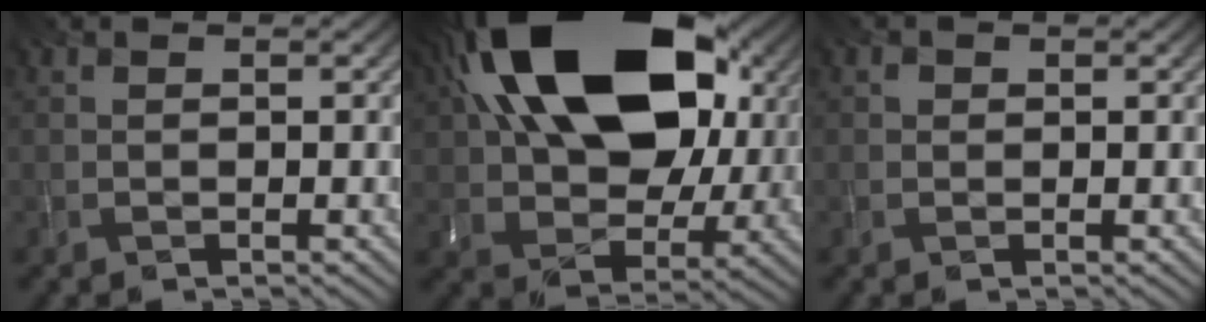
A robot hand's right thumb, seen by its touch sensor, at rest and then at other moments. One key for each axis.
{"total": 23.0, "fx": 9.0, "fy": 14.1, "fz": 15.7, "tx": -0.315, "ty": 0.032, "tz": 0.156}
{"total": 0.7, "fx": 0.2, "fy": 0.6, "fz": 0.1, "tx": 0.007, "ty": 0.004, "tz": -0.003}